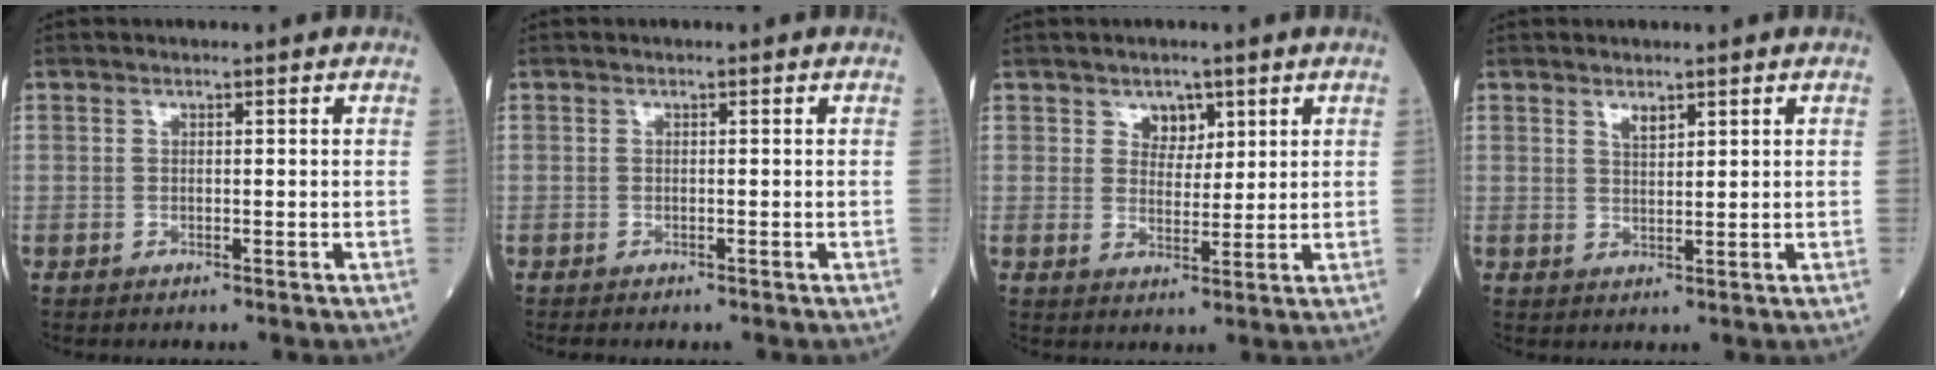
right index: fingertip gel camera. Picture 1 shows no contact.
{"total": 0.9, "force": [-0.8, 0.2, 0.3], "torque": [-0.008, -0.001, -0.011]}
{"total": 3.3, "force": [2.0, 2.2, 1.4], "torque": [-0.020, -0.001, 0.035]}
{"total": 1.9, "force": [1.4, 0.5, 1.2], "torque": [-0.028, -0.005, 0.030]}